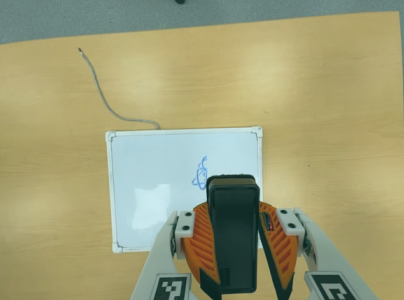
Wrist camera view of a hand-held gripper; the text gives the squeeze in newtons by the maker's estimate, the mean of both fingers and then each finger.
{"total": 12.1, "left": 11.3, "right": 12.8}